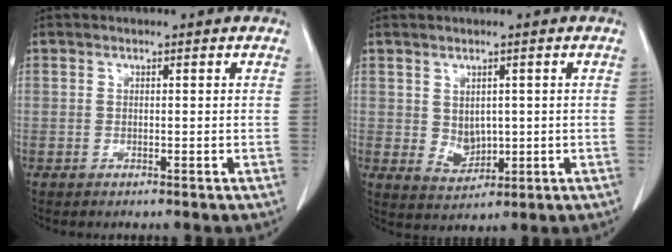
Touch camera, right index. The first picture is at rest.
{"total": 4.0, "force": [0.4, 3.0, 2.6], "torque": [-0.047, -0.004, 0.021]}